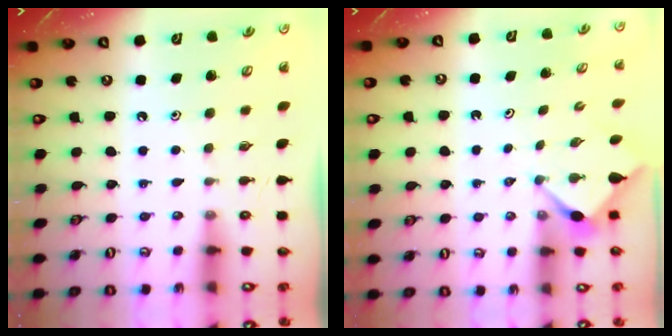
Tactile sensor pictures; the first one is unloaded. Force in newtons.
{"total": 2.7, "press": 2.7, "slide": 0.3}